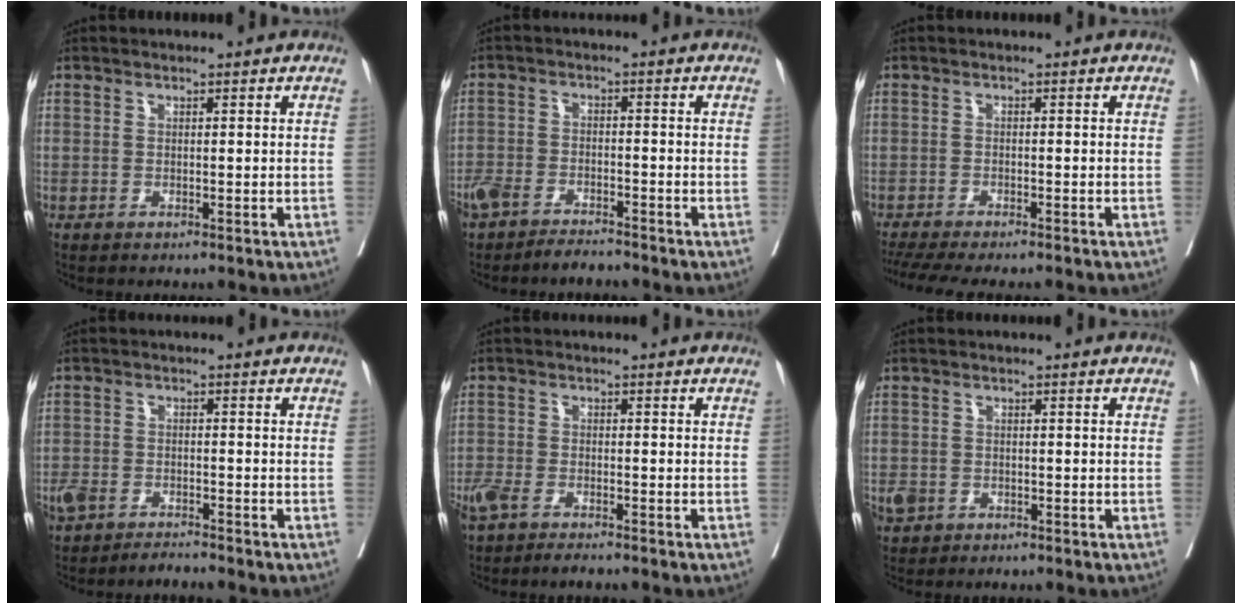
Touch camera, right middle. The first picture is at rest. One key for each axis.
{"total": 7.0, "fx": -6.2, "fy": 1.9, "fz": 2.5, "tx": -0.047, "ty": -0.003, "tz": -0.108}
{"total": 10.1, "fx": -8.8, "fy": 1.2, "fz": 4.9, "tx": -0.071, "ty": -0.011, "tz": -0.129}
{"total": 4.9, "fx": -4.4, "fy": 1.3, "fz": 1.7, "tx": -0.034, "ty": -0.003, "tz": -0.082}
{"total": 6.6, "fx": -5.2, "fy": 2.0, "fz": 3.5, "tx": -0.068, "ty": -0.005, "tz": -0.096}
{"total": 2.5, "fx": -1.4, "fy": 2.0, "fz": 0.8, "tx": -0.019, "ty": 0.003, "tz": -0.023}